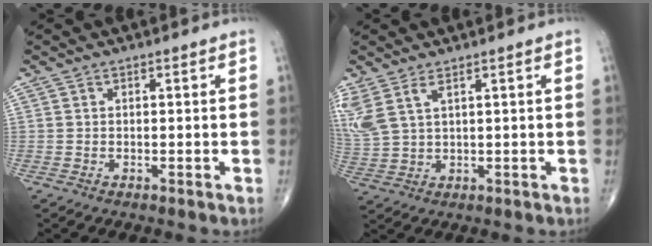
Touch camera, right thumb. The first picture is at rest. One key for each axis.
{"total": 7.4, "fx": 3.7, "fy": 3.1, "fz": 5.5, "tx": -0.148, "ty": -0.002, "tz": 0.089}